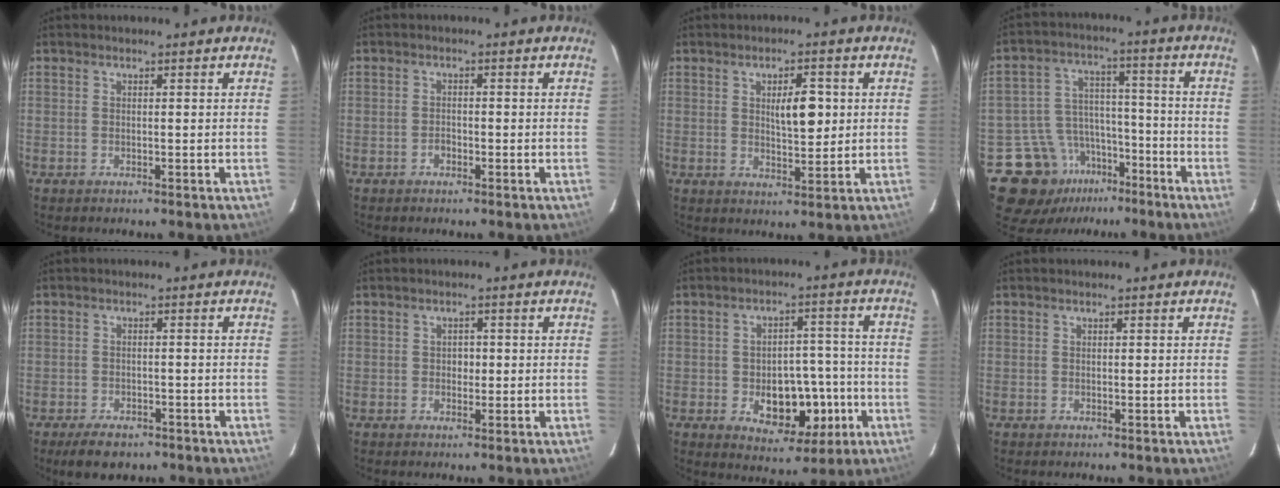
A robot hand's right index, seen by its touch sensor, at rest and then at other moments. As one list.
[{"total": 1.3, "force": [-0.8, 0.7, 0.8], "torque": [-0.013, 0.004, -0.013]}, {"total": 5.8, "force": [1.1, 2.0, 5.4], "torque": [-0.084, 0.003, 0.022]}, {"total": 14.0, "force": [-8.5, 10.1, 4.5], "torque": [-0.076, 0.060, -0.126]}, {"total": 5.2, "force": [-3.7, 2.7, 2.5], "torque": [-0.044, -0.003, -0.054]}, {"total": 1.8, "force": [-0.1, 1.3, 1.3], "torque": [-0.019, 0.003, 0.000]}, {"total": 10.9, "force": [-3.1, 6.3, 8.3], "torque": [-0.112, 0.018, -0.033]}, {"total": 0.0}]